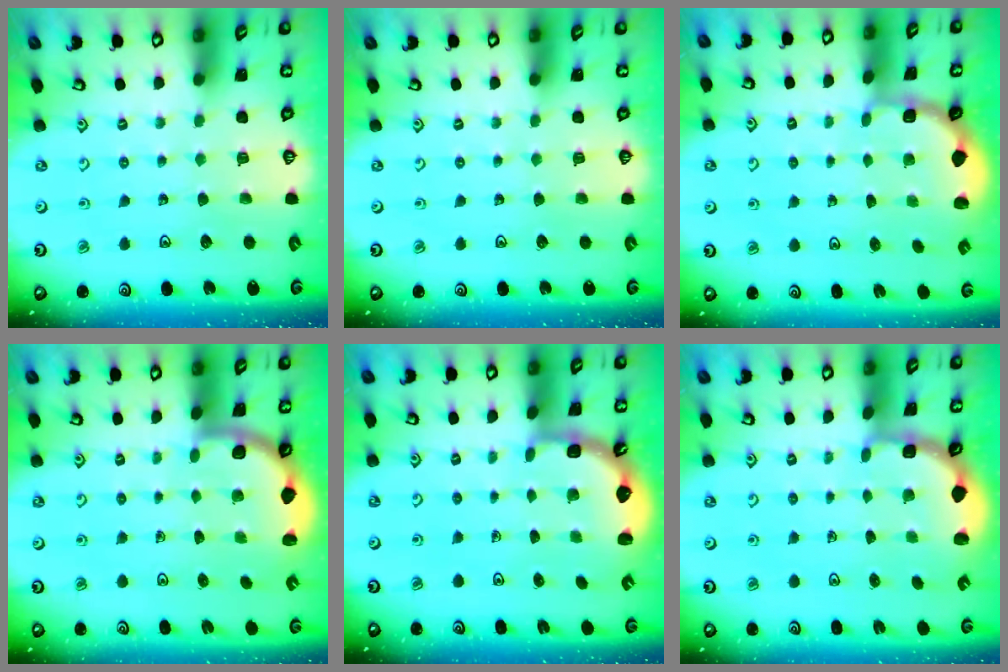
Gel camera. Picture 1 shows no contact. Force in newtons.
{"total": 0.0}
{"total": 2.0, "press": 1.8, "slide": 0.7}
{"total": 2.6, "press": 2.6, "slide": 0.4}
{"total": 2.3, "press": 1.8, "slide": 1.3}
{"total": 2.4, "press": 1.8, "slide": 1.6}